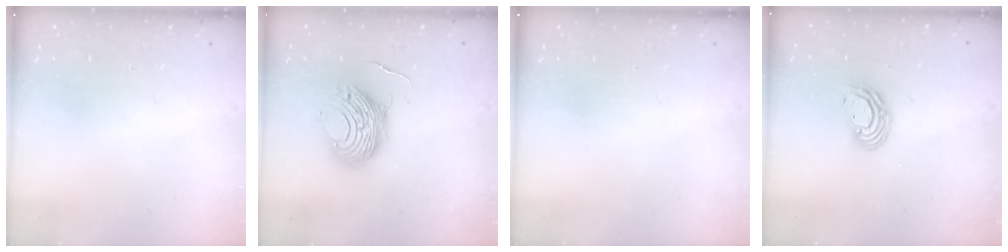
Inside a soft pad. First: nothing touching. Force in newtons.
{"total": 11.5, "press": 11.4, "slide": 1.1}
{"total": 0.0}
{"total": 6.9, "press": 6.9, "slide": 0.8}